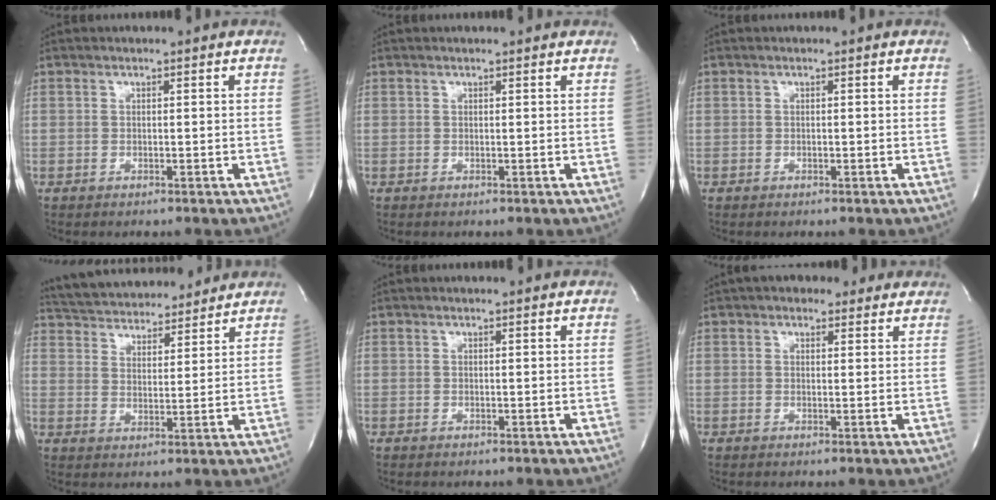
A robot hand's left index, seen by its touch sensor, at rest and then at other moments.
{"total": 1.5, "force": [1.5, 0.1, 0.4], "torque": [-0.016, 0.009, 0.014]}
{"total": 0.0}
{"total": 16.8, "force": [15.7, 3.8, 4.7], "torque": [-0.087, 0.026, 0.238]}
{"total": 1.7, "force": [1.6, 0.1, 0.4], "torque": [-0.015, 0.008, 0.015]}
{"total": 6.3, "force": [5.0, 2.8, 2.7], "torque": [-0.031, 0.021, 0.065]}